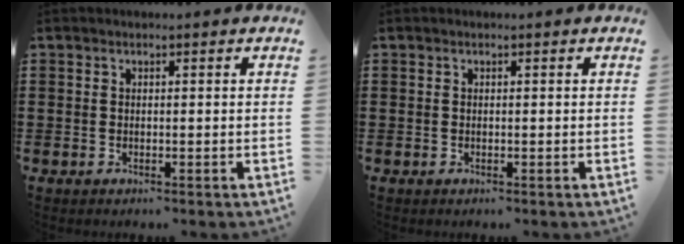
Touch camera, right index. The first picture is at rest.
{"total": 0.0}